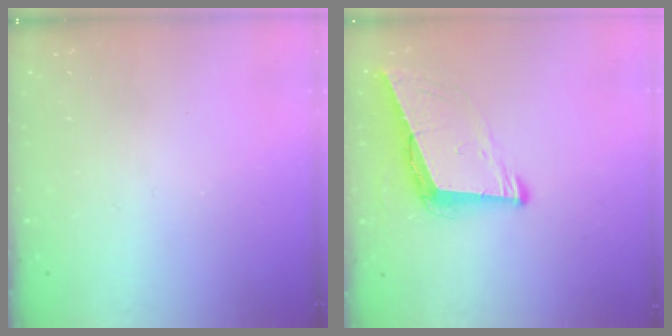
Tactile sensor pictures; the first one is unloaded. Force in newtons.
{"total": 8.3, "press": 7.8, "slide": 3.1}